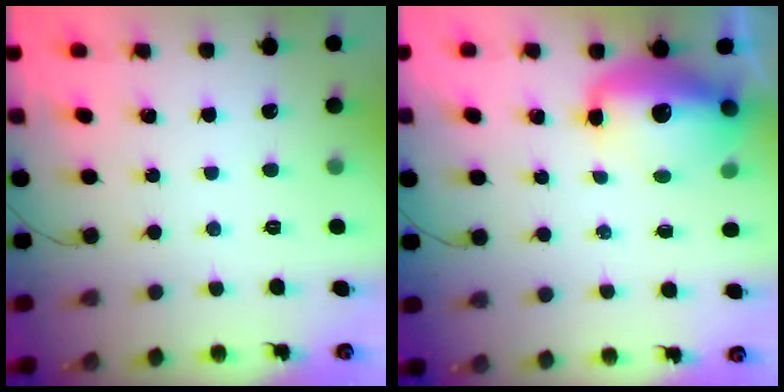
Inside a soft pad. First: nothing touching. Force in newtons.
{"total": 13.3, "press": 12.9, "slide": 3.1}